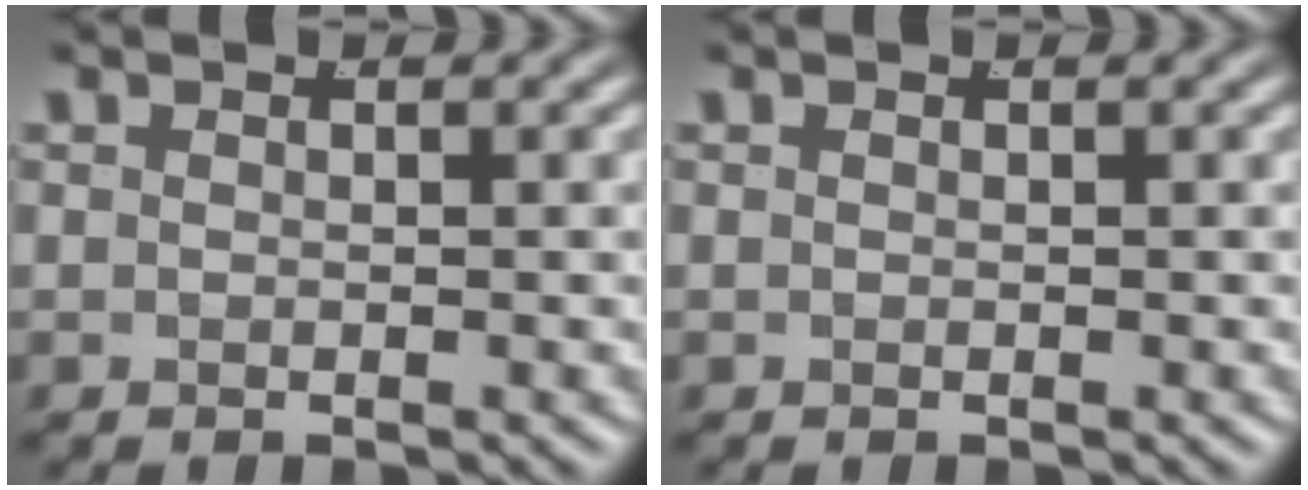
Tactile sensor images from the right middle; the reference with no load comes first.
{"total": 0.0}